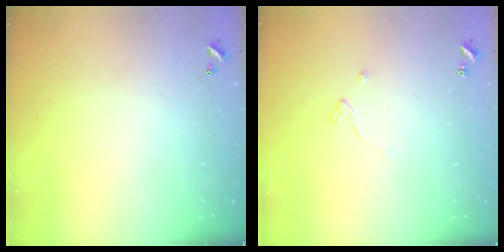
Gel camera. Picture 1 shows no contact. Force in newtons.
{"total": 3.2, "press": 3.2, "slide": 0.4}